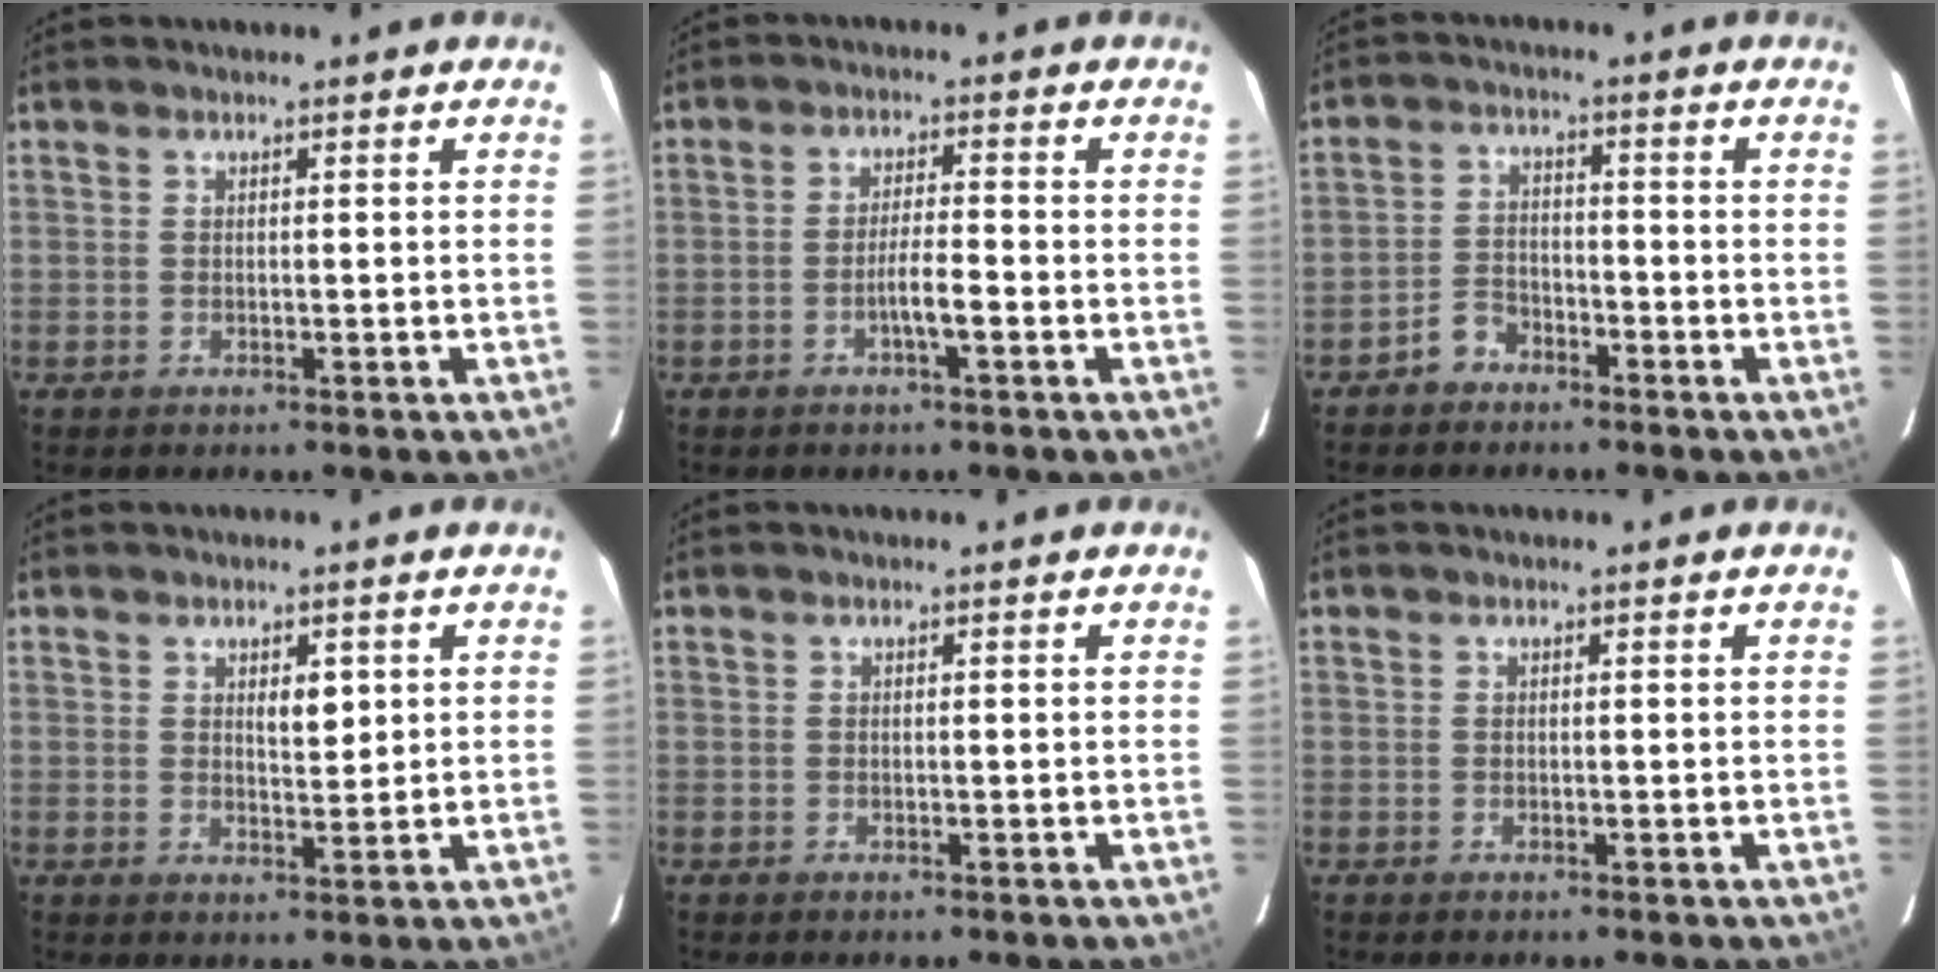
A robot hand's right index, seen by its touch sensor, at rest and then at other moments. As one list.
[{"total": 3.6, "force": [-1.5, 0.2, 3.2], "torque": [-0.054, 0.001, -0.026]}, {"total": 4.0, "force": [-2.8, 2.7, 0.9], "torque": [-0.015, 0.011, -0.054]}, {"total": 2.9, "force": [1.1, 1.2, 2.4], "torque": [-0.038, -0.002, 0.019]}, {"total": 0.0}, {"total": 0.0}]